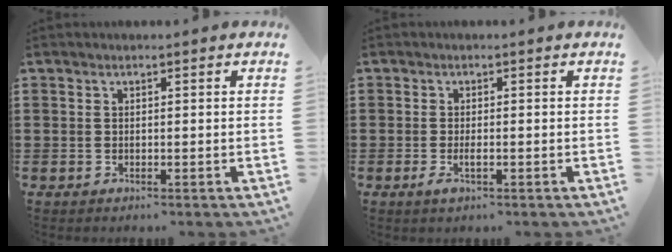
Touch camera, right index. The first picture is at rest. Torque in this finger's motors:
{"motor_torque": [1.11, 1.03, 0.27, 0.07]}